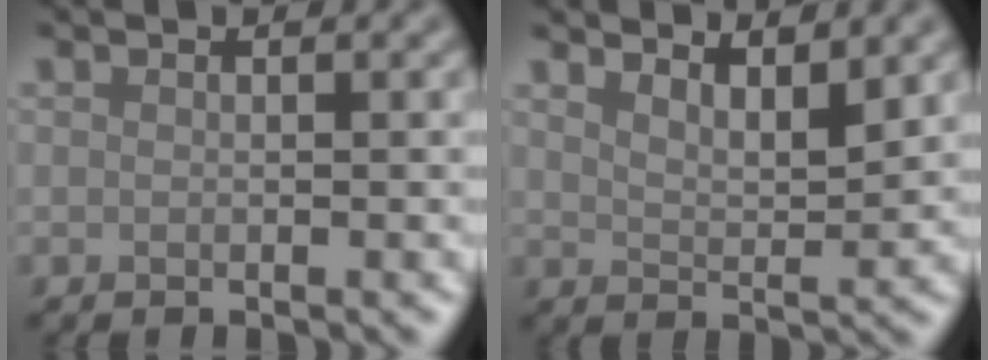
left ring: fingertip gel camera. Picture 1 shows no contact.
{"total": 3.9, "force": [3.2, 1.0, 2.0], "torque": [-0.027, -0.003, 0.046]}